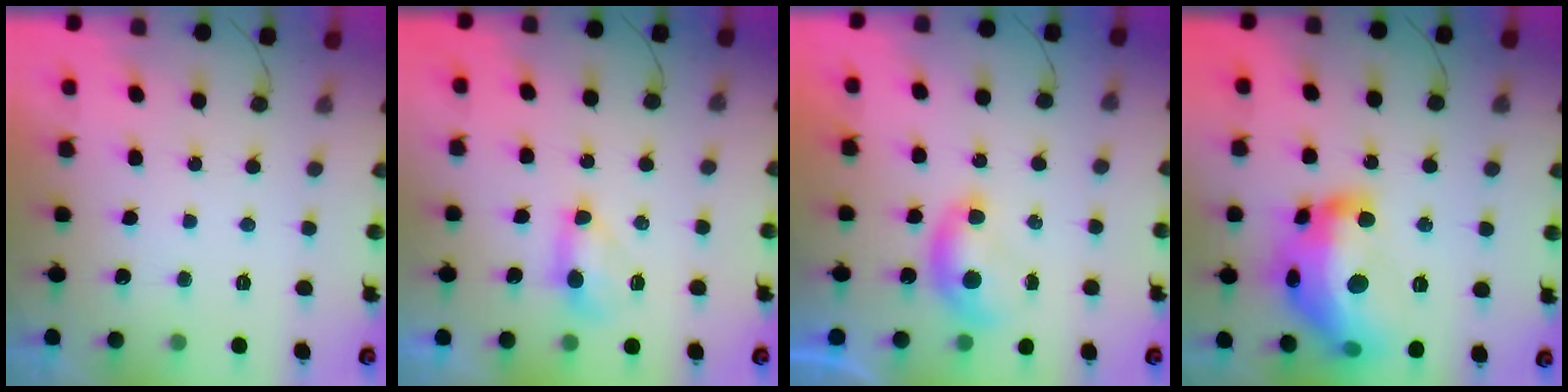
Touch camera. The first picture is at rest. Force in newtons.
{"total": 5.9, "press": 5.9, "slide": 0.7}
{"total": 6.4, "press": 6.4, "slide": 0.9}
{"total": 23.9, "press": 23.8, "slide": 1.5}